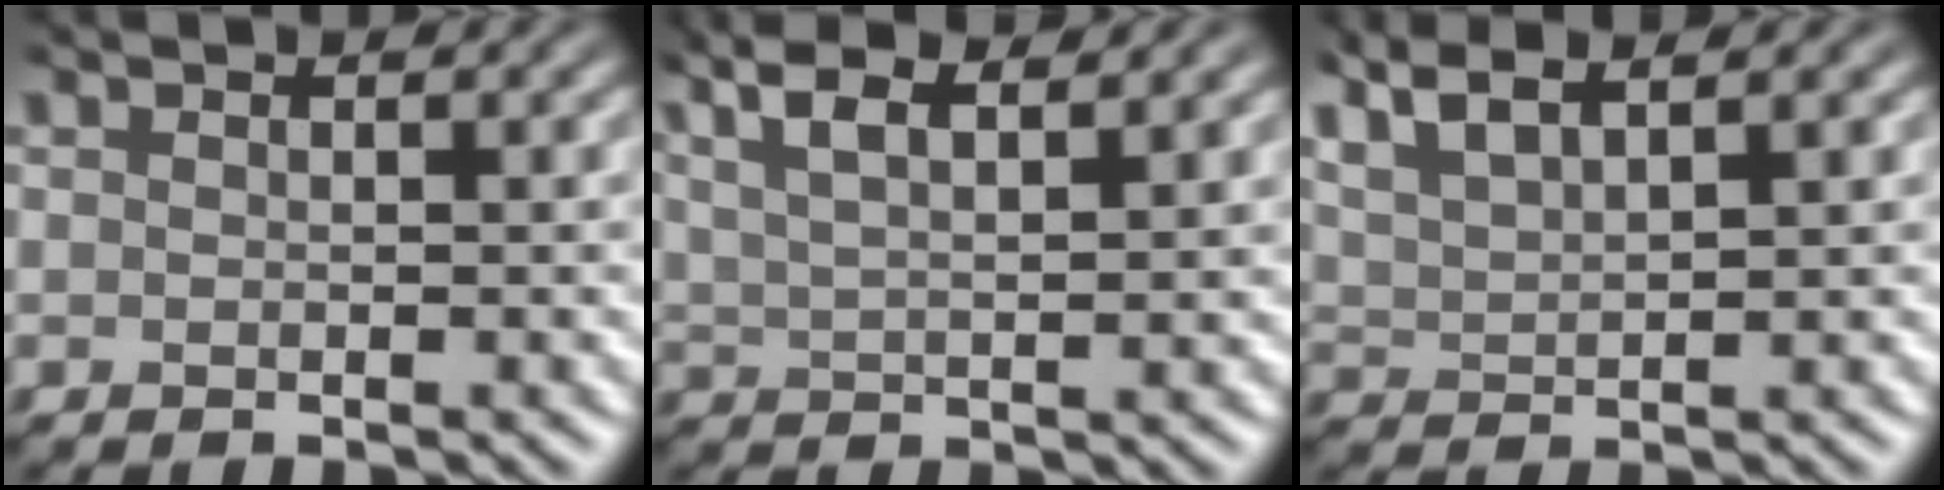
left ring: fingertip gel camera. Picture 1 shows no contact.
{"total": 6.1, "force": [4.1, 1.8, 4.1], "torque": [-0.072, 0.027, 0.052]}
{"total": 4.8, "force": [3.5, 1.4, 3.0], "torque": [-0.054, 0.025, 0.046]}